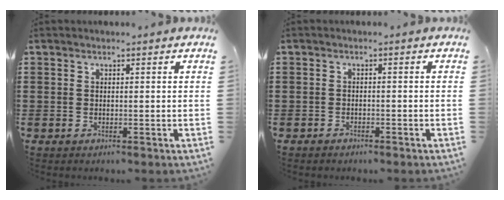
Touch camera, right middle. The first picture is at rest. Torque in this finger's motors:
{"motor_torque": [-0.81, 0.66, -0.50, -0.21]}